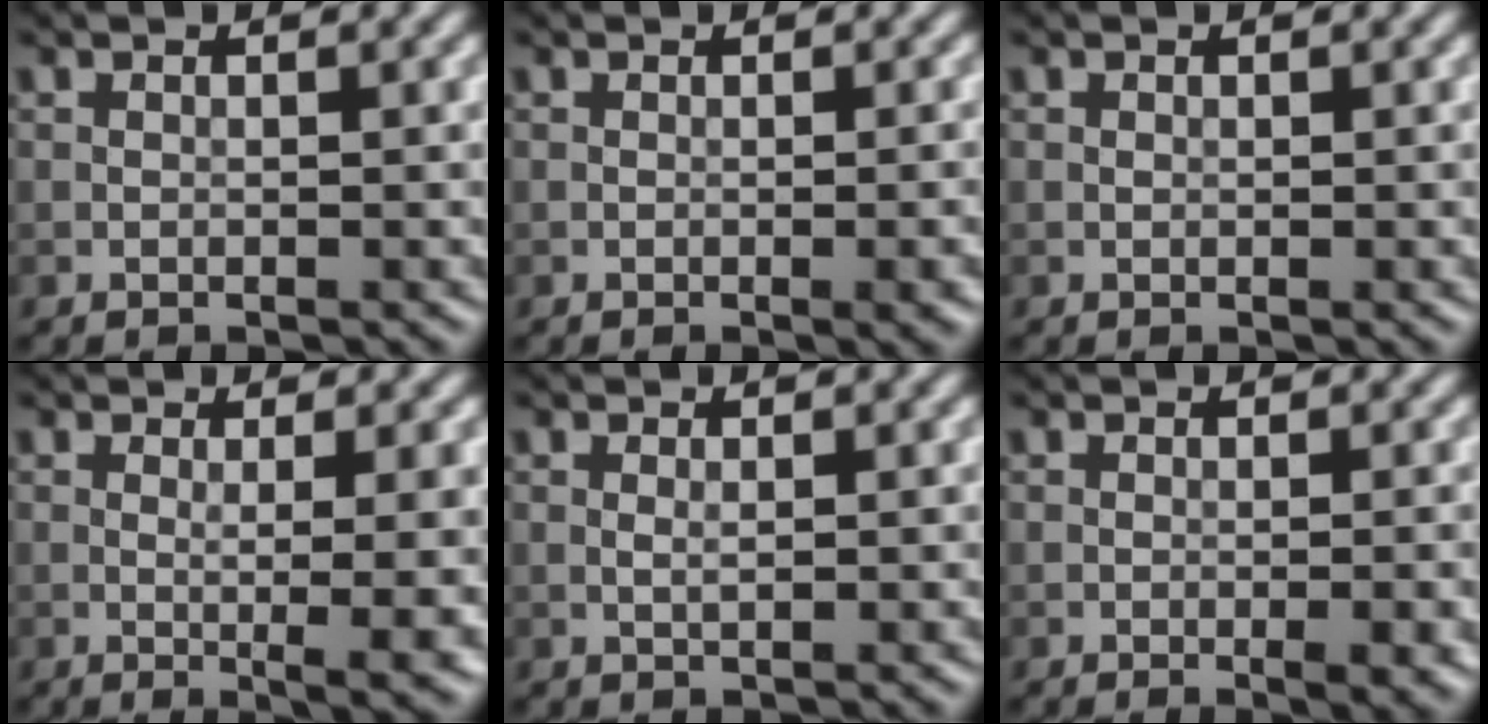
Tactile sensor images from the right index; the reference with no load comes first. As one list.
[{"total": 1.8, "force": [-0.5, 0.4, 1.7], "torque": [-0.018, -0.002, -0.006]}, {"total": 0.0}, {"total": 5.6, "force": [-0.3, 1.2, 5.4], "torque": [-0.074, -0.009, 0.001]}, {"total": 0.7, "force": [0.2, 0.1, 0.6], "torque": [-0.014, 0.000, 0.003]}, {"total": 2.7, "force": [-0.8, 0.6, 2.5], "torque": [-0.033, -0.003, -0.011]}]